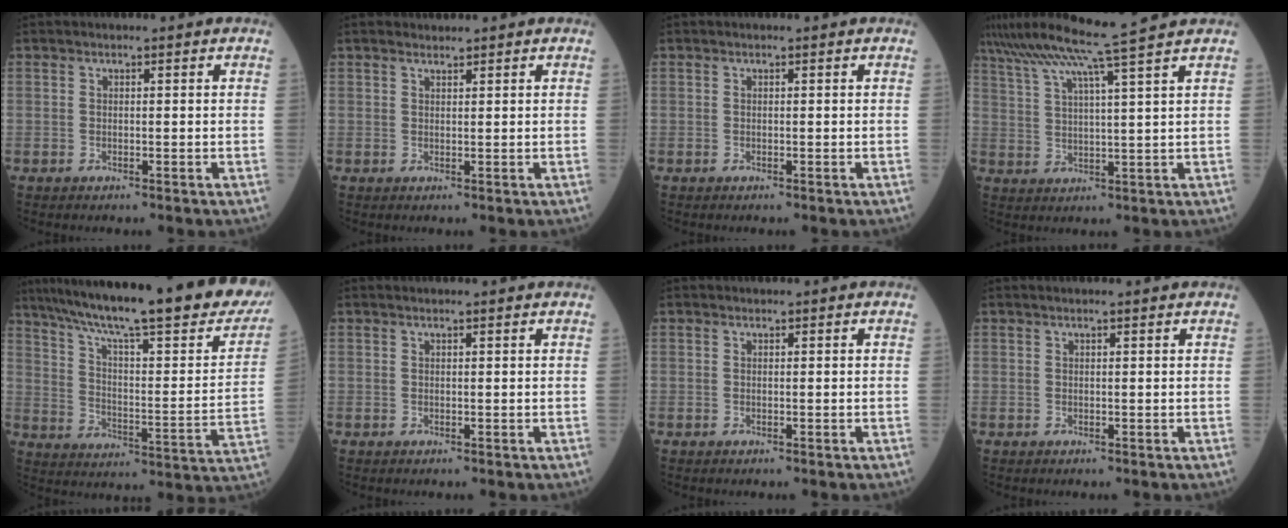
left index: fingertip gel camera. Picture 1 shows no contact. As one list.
[{"total": 1.1, "force": [1.1, 0.1, 0.1], "torque": [-0.011, 0.009, 0.023]}, {"total": 0.0}, {"total": 12.2, "force": [9.9, -2.6, 6.7], "torque": [-0.120, -0.001, 0.152]}, {"total": 31.5, "force": [25.5, 3.6, 18.3], "torque": [-0.284, -0.048, 0.339]}, {"total": 1.7, "force": [1.6, -0.1, 0.7], "torque": [-0.010, 0.014, 0.023]}, {"total": 0.0}, {"total": 2.0, "force": [1.8, -0.2, 0.9], "torque": [-0.012, 0.014, 0.025]}]